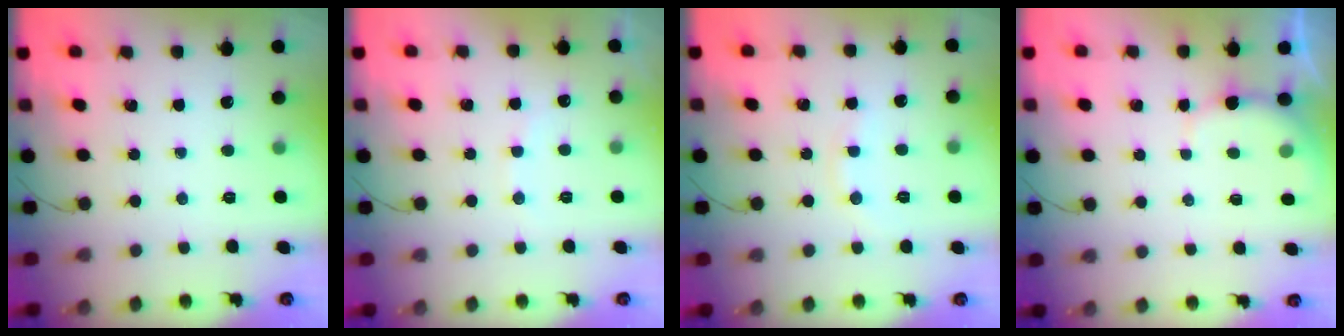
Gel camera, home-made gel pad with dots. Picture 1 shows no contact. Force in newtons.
{"total": 6.3, "press": 6.2, "slide": 1.0}
{"total": 5.2, "press": 5.2, "slide": 0.7}
{"total": 2.8, "press": 2.7, "slide": 0.7}